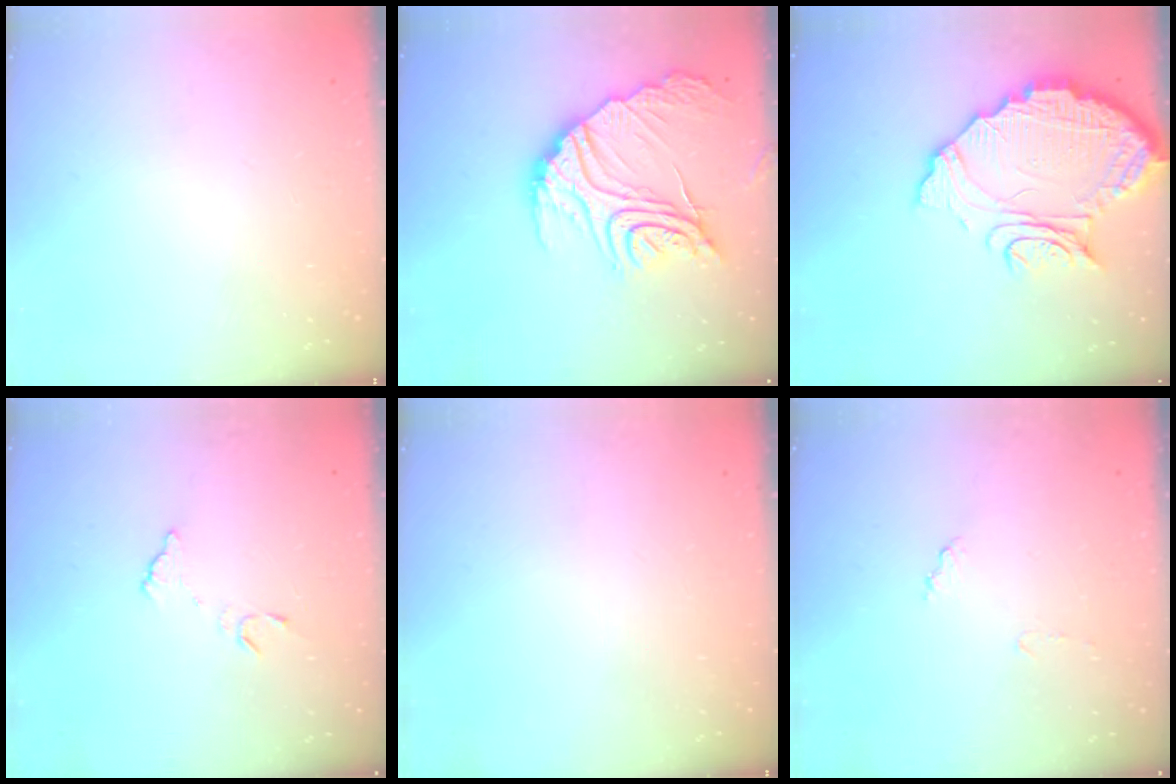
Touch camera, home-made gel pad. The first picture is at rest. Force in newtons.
{"total": 19.9, "press": 19.8, "slide": 1.9}
{"total": 14.9, "press": 14.8, "slide": 1.4}
{"total": 5.8, "press": 5.8, "slide": 0.4}
{"total": 0.0}
{"total": 6.9, "press": 6.9, "slide": 0.5}